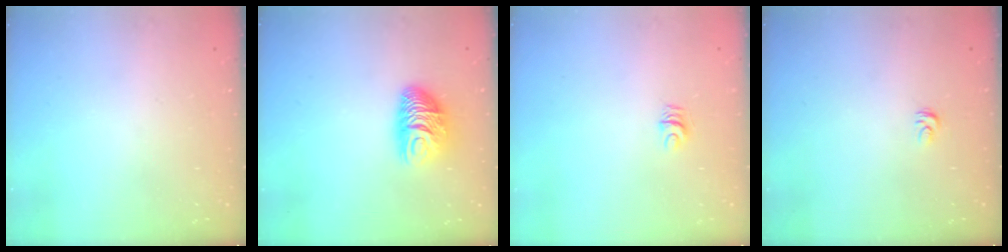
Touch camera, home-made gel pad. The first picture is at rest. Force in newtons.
{"total": 9.5, "press": 9.4, "slide": 0.7}
{"total": 4.6, "press": 4.5, "slide": 0.5}
{"total": 2.7, "press": 2.7, "slide": 0.2}